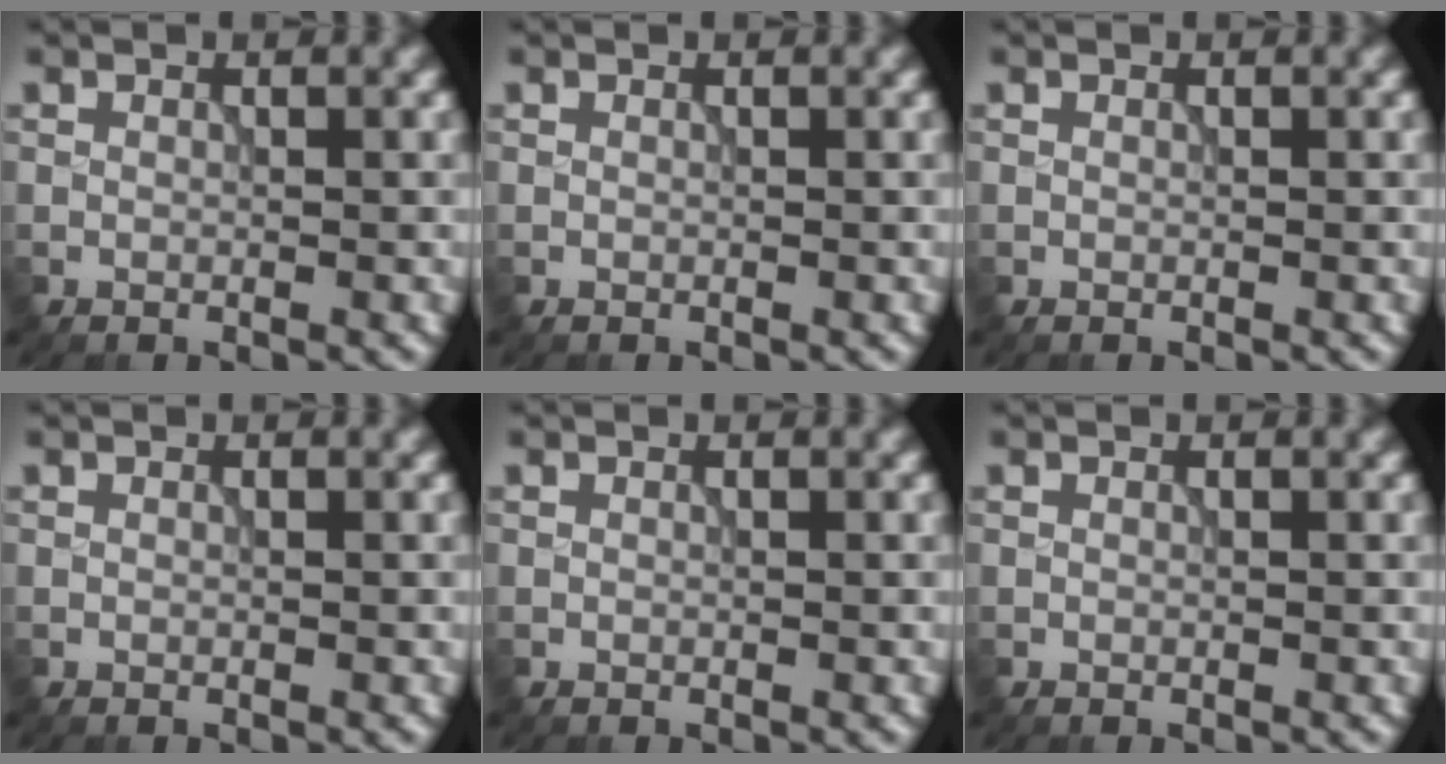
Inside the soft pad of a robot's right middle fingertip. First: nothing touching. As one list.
[{"total": 0.0}, {"total": 0.0}, {"total": 0.0}, {"total": 0.0}, {"total": 0.0}]